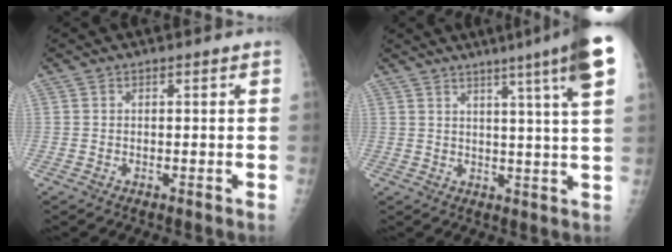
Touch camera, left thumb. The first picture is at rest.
{"total": 13.1, "force": [7.4, -0.4, 10.7], "torque": [-0.146, -0.021, 0.084]}